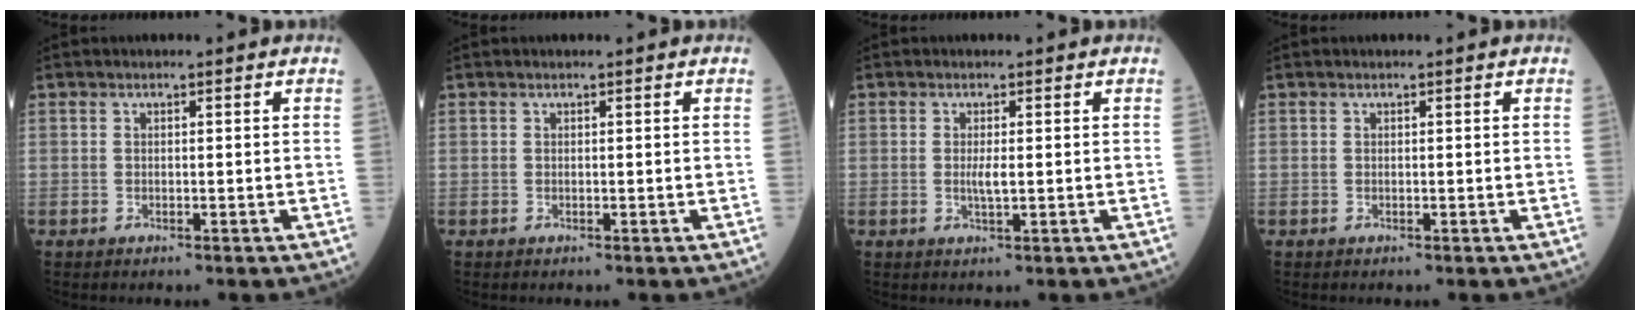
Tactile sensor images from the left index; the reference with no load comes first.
{"total": 0.0}
{"total": 1.8, "force": [-0.4, 0.2, 1.7], "torque": [-0.039, -0.007, -0.004]}
{"total": 0.0}